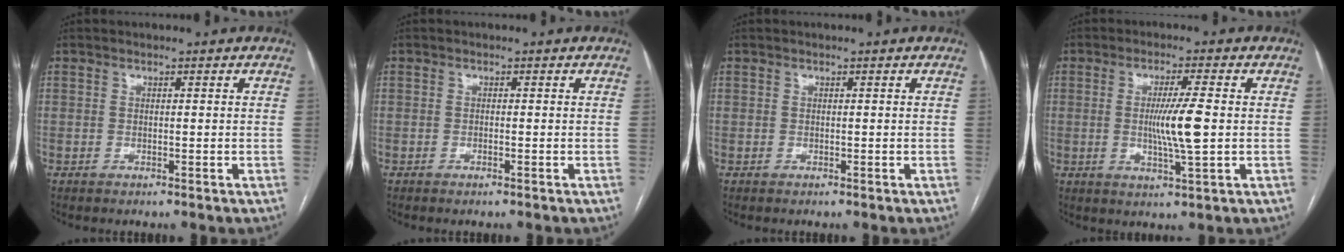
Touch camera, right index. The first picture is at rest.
{"total": 0.0}
{"total": 0.0}
{"total": 7.1, "force": [-0.2, -0.2, 7.1], "torque": [-0.129, -0.010, -0.001]}